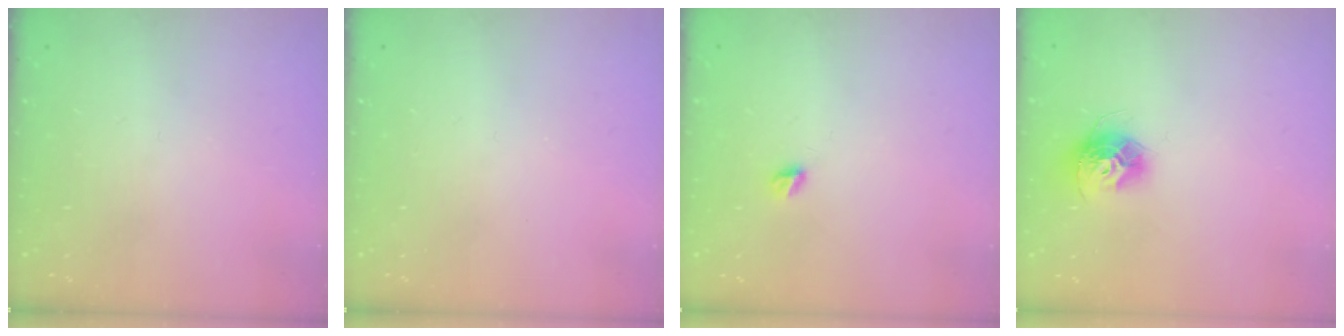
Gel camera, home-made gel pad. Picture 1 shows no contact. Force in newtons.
{"total": 0.0}
{"total": 4.3, "press": 4.2, "slide": 0.5}
{"total": 11.2, "press": 11.2, "slide": 0.8}